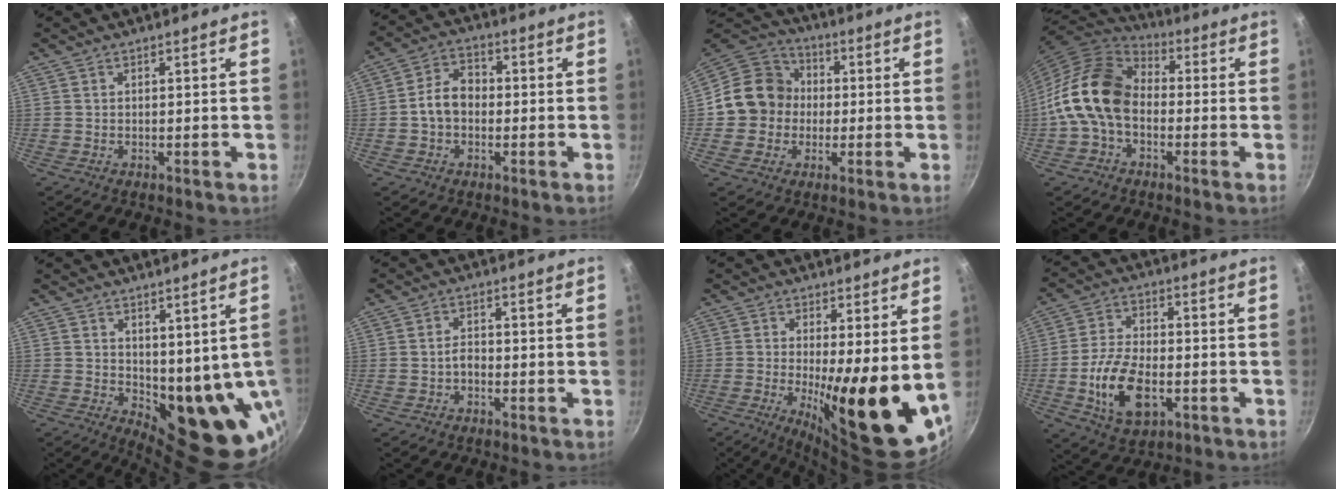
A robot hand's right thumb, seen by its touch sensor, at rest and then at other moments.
{"total": 6.9, "force": [-0.8, 5.2, 4.5], "torque": [-0.056, 0.025, -0.025]}
{"total": 12.7, "force": [-0.5, 11.8, 4.9], "torque": [-0.049, 0.033, -0.028]}
{"total": 15.5, "force": [-1.8, 11.0, 10.8], "torque": [-0.171, 0.041, -0.054]}
{"total": 14.3, "force": [0.7, 6.8, 12.5], "torque": [-0.125, -0.038, 0.029]}
{"total": 2.2, "force": [-0.8, 1.4, 1.5], "torque": [-0.017, 0.014, -0.015]}
{"total": 17.0, "force": [-0.3, 4.2, 16.5], "torque": [-0.216, -0.033, 0.003]}
{"total": 13.0, "force": [-3.5, 7.3, 10.1], "torque": [-0.184, 0.017, -0.062]}